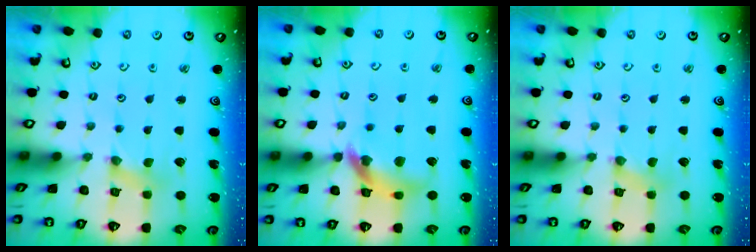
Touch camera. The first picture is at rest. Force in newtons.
{"total": 13.3, "press": 13.2, "slide": 1.7}
{"total": 1.0, "press": 1.0, "slide": 0.2}